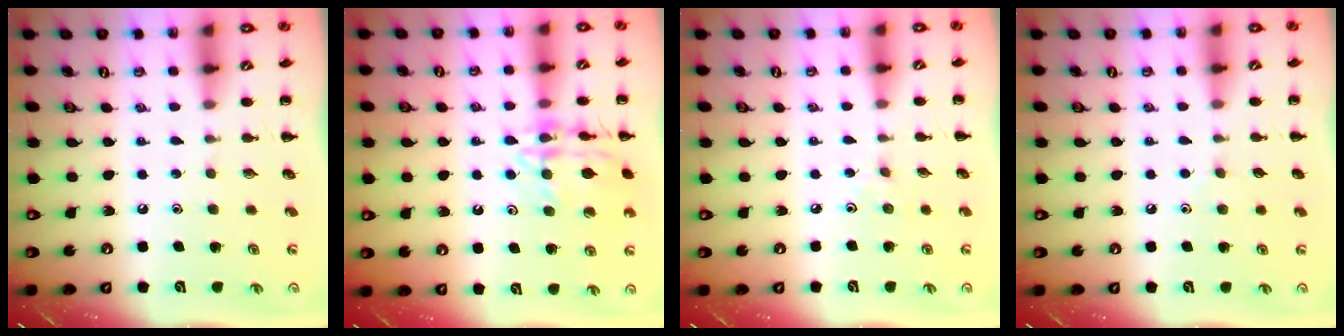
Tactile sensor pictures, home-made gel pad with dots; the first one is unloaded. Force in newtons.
{"total": 14.2, "press": 14.1, "slide": 1.4}
{"total": 2.5, "press": 2.3, "slide": 1.0}
{"total": 3.2, "press": 3.0, "slide": 1.2}